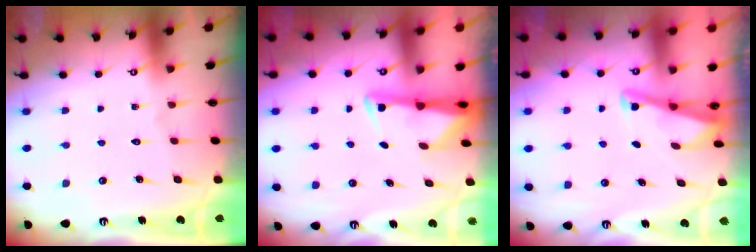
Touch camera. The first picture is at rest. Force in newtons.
{"total": 3.0, "press": 2.9, "slide": 0.6}
{"total": 2.9, "press": 2.9, "slide": 0.3}